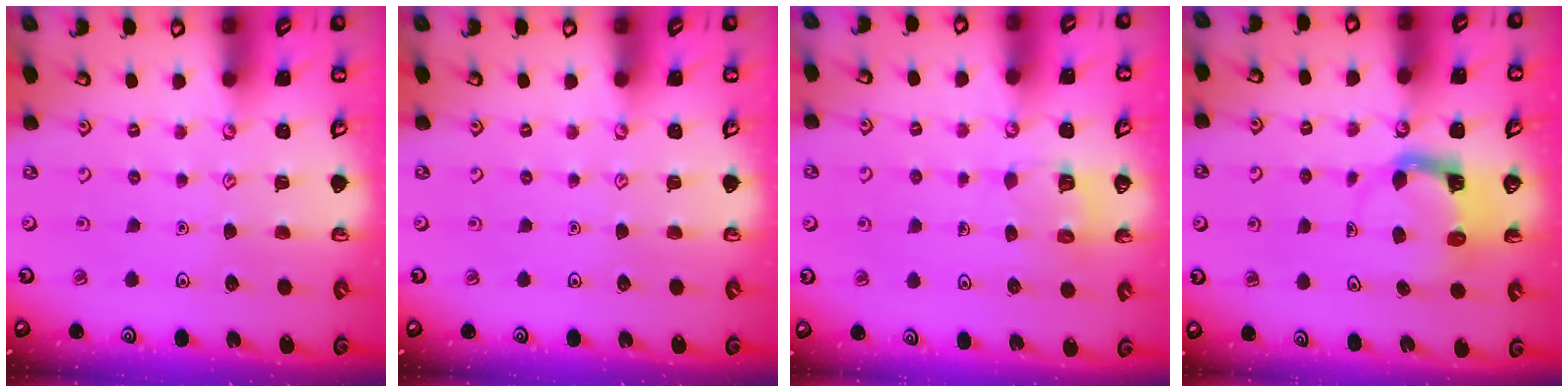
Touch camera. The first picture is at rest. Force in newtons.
{"total": 0.0}
{"total": 5.2, "press": 5.1, "slide": 0.4}
{"total": 3.9, "press": 3.9, "slide": 0.4}